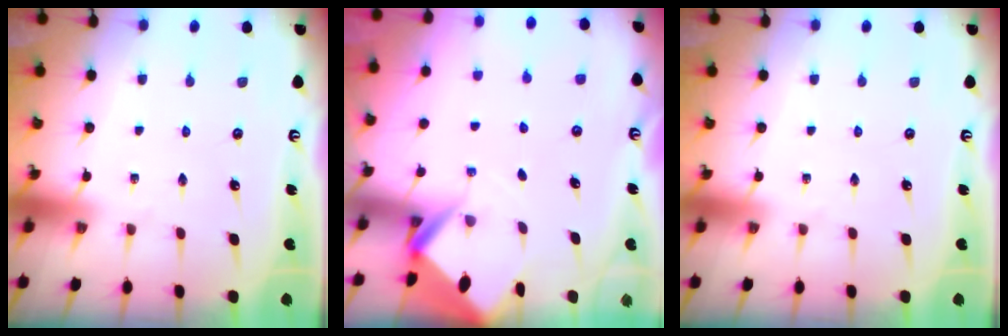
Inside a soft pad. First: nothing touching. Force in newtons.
{"total": 2.8, "press": 2.8, "slide": 0.1}
{"total": 0.0}